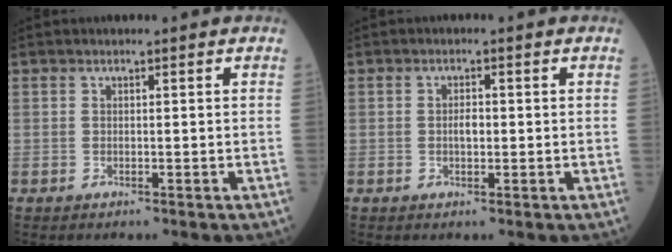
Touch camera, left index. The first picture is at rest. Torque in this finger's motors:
{"motor_torque": [0.24, 0.14, 0.05, 0.01]}